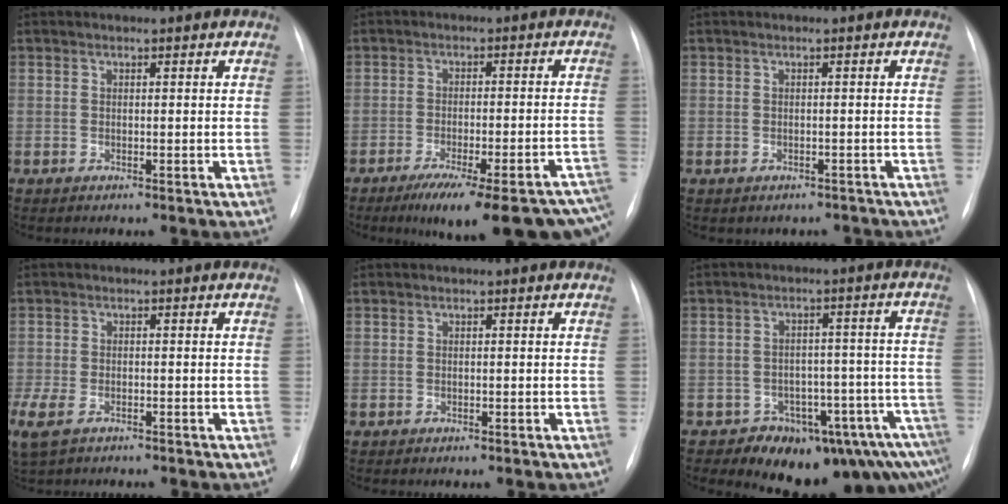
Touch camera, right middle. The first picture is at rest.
{"total": 21.8, "force": [-17.1, 3.2, 13.1], "torque": [-0.108, 0.001, -0.217]}
{"total": 2.7, "force": [-2.2, 1.5, 0.3], "torque": [-0.005, 0.011, -0.025]}
{"total": 7.5, "force": [-4.6, 3.7, 4.5], "torque": [-0.114, -0.019, -0.076]}
{"total": 0.0}
{"total": 12.4, "force": [-9.4, 6.0, 5.5], "torque": [-0.033, 0.056, -0.115]}